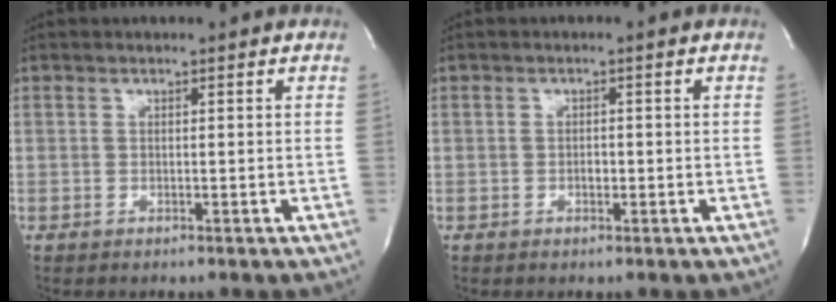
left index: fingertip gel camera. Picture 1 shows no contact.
{"total": 1.1, "force": [-0.4, 0.6, 0.8], "torque": [-0.016, 0.000, -0.007]}